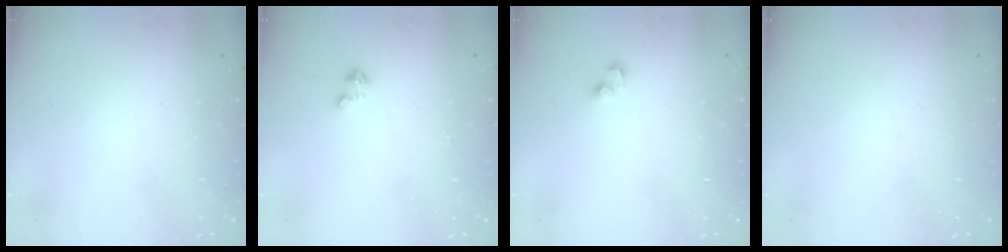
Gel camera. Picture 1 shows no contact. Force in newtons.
{"total": 1.6, "press": 1.6, "slide": 0.2}
{"total": 2.5, "press": 2.5, "slide": 0.3}
{"total": 0.0}